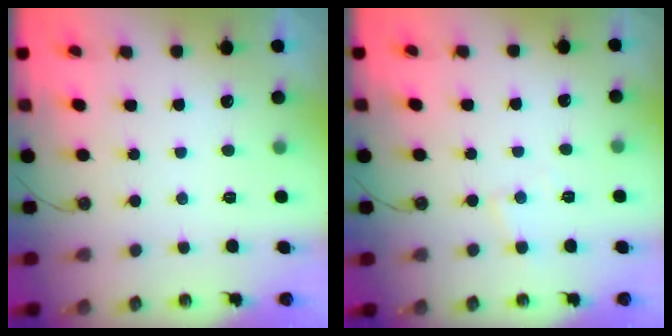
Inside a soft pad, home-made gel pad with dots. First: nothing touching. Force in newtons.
{"total": 3.9, "press": 3.9, "slide": 0.5}